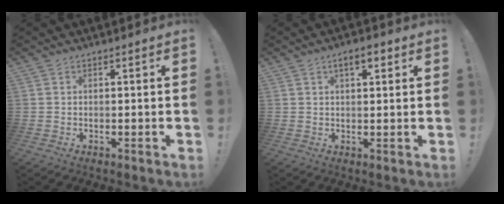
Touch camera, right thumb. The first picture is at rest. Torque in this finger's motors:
{"motor_torque": [0.01, 0.04, 0.70, 0.07, -0.02]}